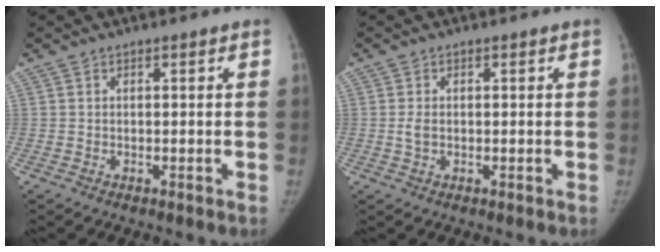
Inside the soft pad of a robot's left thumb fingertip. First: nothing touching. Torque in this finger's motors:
{"motor_torque": [-0.10, -0.05, 0.28, 0.05, -0.02]}